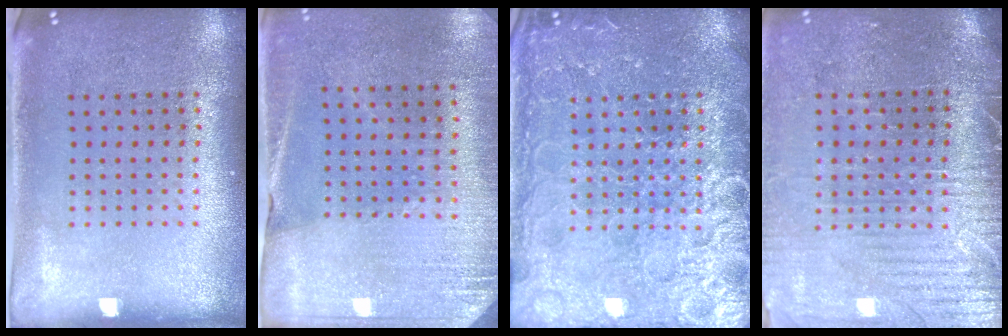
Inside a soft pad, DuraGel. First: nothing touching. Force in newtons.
{"total": 2.7, "press": 2.6, "slide": 0.7}
{"total": 6.9, "press": 6.8, "slide": 0.9}
{"total": 3.7, "press": 3.3, "slide": 1.5}